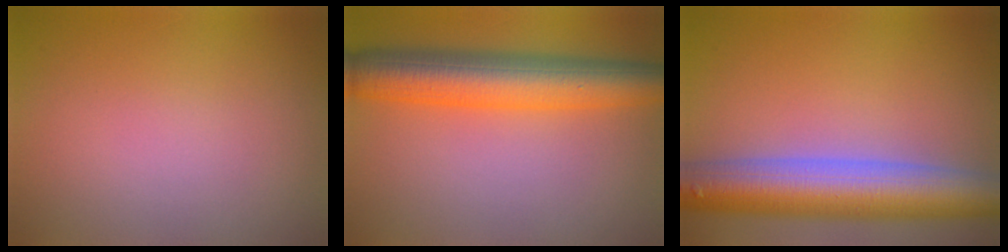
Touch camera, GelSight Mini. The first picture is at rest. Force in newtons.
{"total": 7.8, "press": 7.8, "slide": 0.1}
{"total": 9.4, "press": 9.3, "slide": 0.6}